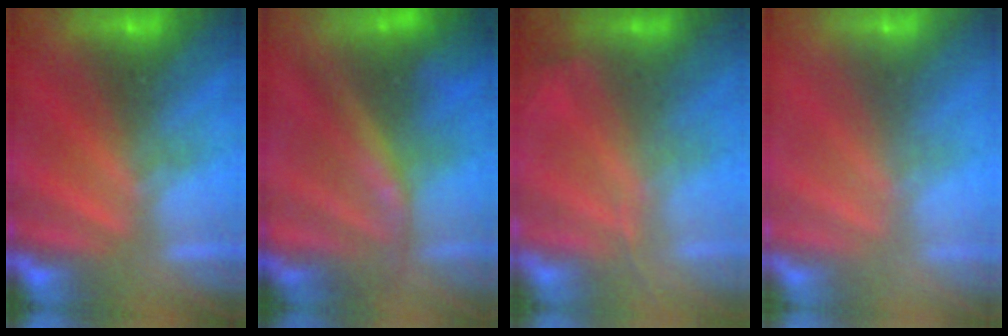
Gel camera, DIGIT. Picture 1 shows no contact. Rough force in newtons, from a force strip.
{"total": 7.1}
{"total": 1.1}
{"total": 9.6}